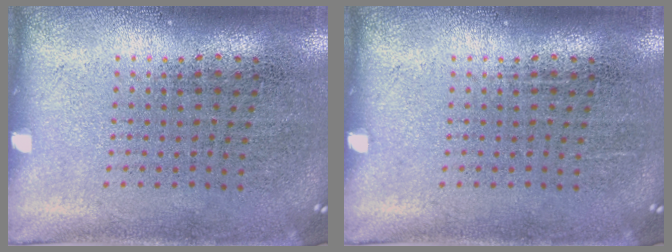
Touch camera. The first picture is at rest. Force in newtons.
{"total": 0.0}